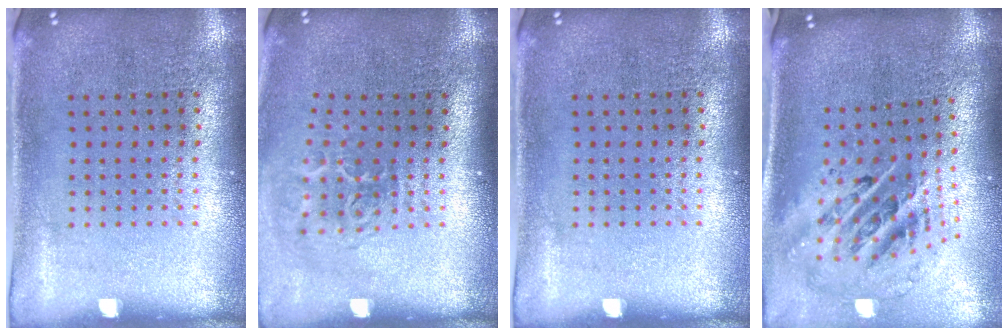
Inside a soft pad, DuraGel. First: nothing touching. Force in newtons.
{"total": 1.9, "press": 1.2, "slide": 1.4}
{"total": 0.0}
{"total": 2.5, "press": 1.8, "slide": 1.8}